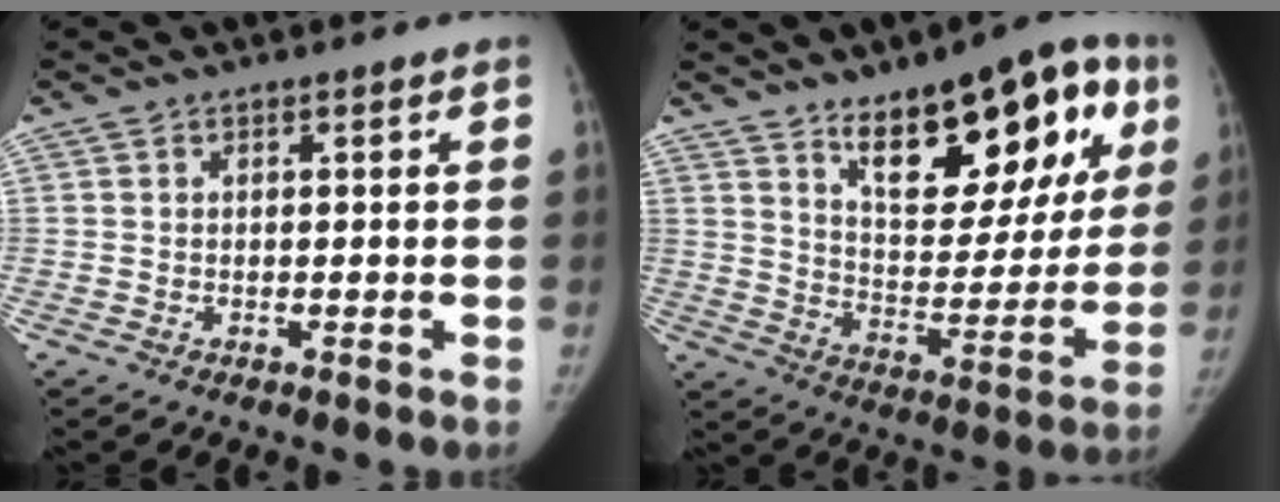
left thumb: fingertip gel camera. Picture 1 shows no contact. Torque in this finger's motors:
{"motor_torque": [0.37, 0.74, 0.85, -1.41, 0.07]}